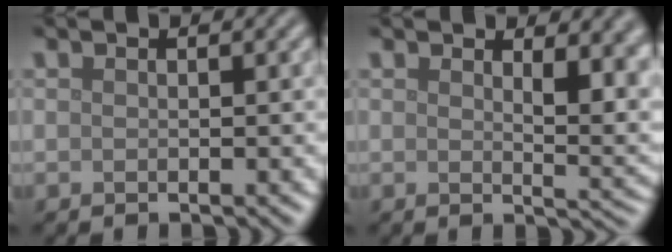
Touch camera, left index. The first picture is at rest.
{"total": 5.0, "force": [2.2, 2.1, 4.0], "torque": [-0.050, -0.011, 0.039]}